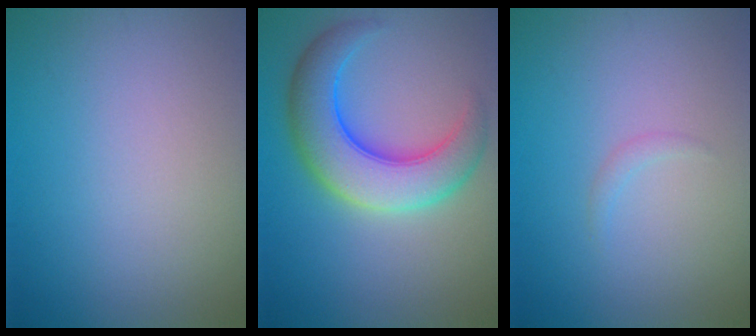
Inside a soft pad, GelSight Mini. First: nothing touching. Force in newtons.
{"total": 7.6, "press": 7.6, "slide": 0.2}
{"total": 0.7, "press": 0.6, "slide": 0.1}